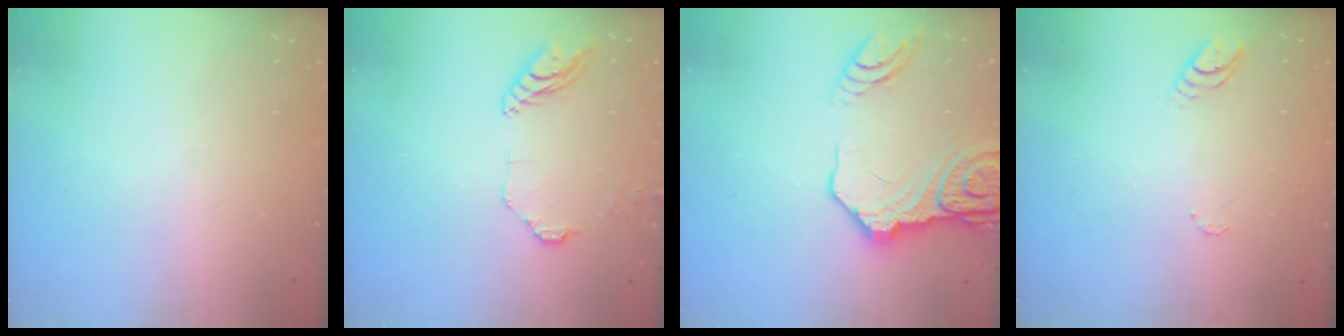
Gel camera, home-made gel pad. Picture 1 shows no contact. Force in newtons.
{"total": 10.0, "press": 9.9, "slide": 0.6}
{"total": 17.6, "press": 17.6, "slide": 1.1}
{"total": 4.0, "press": 4.0, "slide": 0.4}